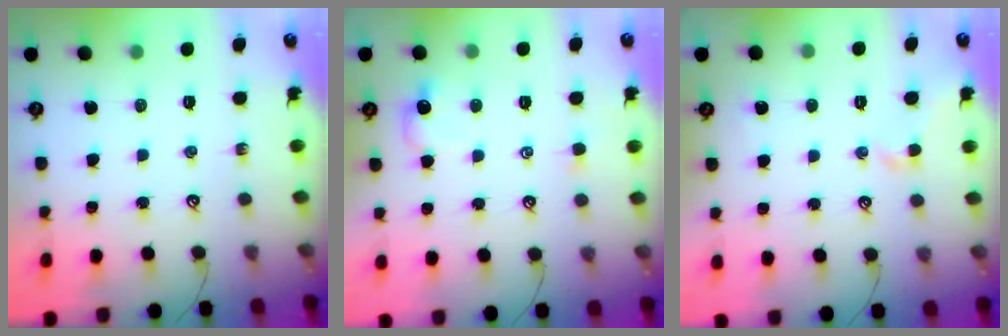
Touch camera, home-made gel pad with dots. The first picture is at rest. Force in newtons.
{"total": 2.1, "press": 2.0, "slide": 0.7}
{"total": 1.4, "press": 1.3, "slide": 0.6}